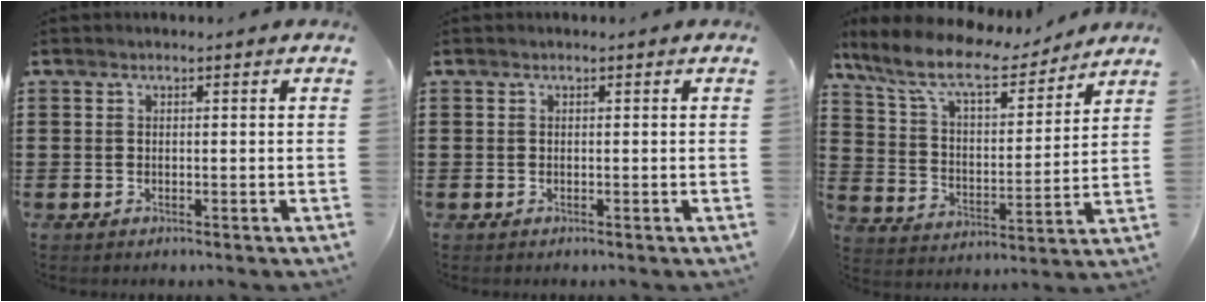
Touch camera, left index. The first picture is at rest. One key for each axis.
{"total": 0.0}
{"total": 10.4, "fx": 8.7, "fy": 2.3, "fz": 5.3, "tx": -0.137, "ty": -0.041, "tz": 0.149}